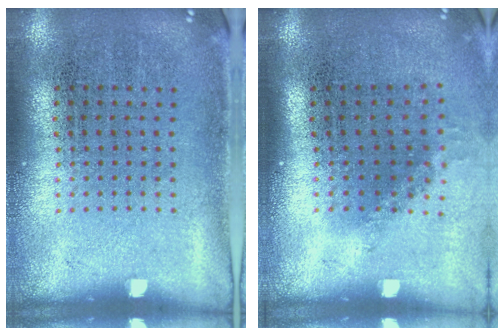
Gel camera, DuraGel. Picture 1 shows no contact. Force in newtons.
{"total": 1.2, "press": 0.9, "slide": 0.9}